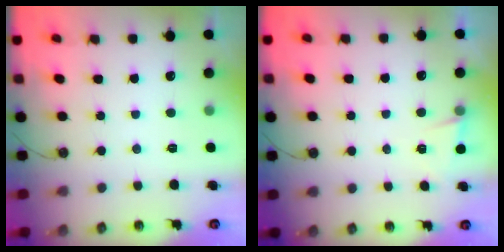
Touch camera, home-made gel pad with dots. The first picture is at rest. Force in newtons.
{"total": 3.2, "press": 2.8, "slide": 1.5}